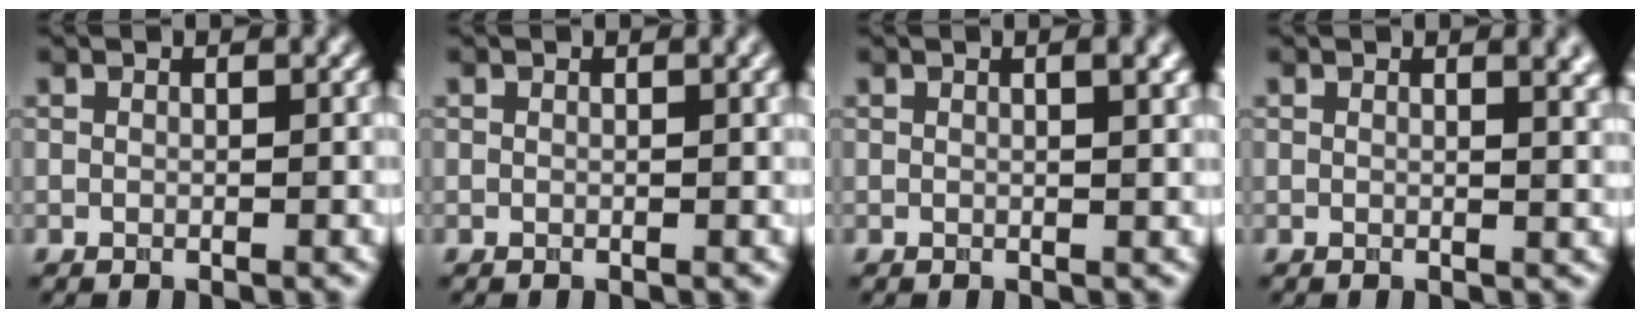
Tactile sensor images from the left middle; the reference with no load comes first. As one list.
[{"total": 1.0, "force": [0.4, 0.2, 0.9], "torque": [-0.009, 0.006, 0.005]}, {"total": 2.5, "force": [1.0, 0.8, 2.2], "torque": [-0.019, 0.004, 0.010]}, {"total": 3.3, "force": [1.6, 1.4, 2.5], "torque": [-0.011, 0.003, 0.020]}]